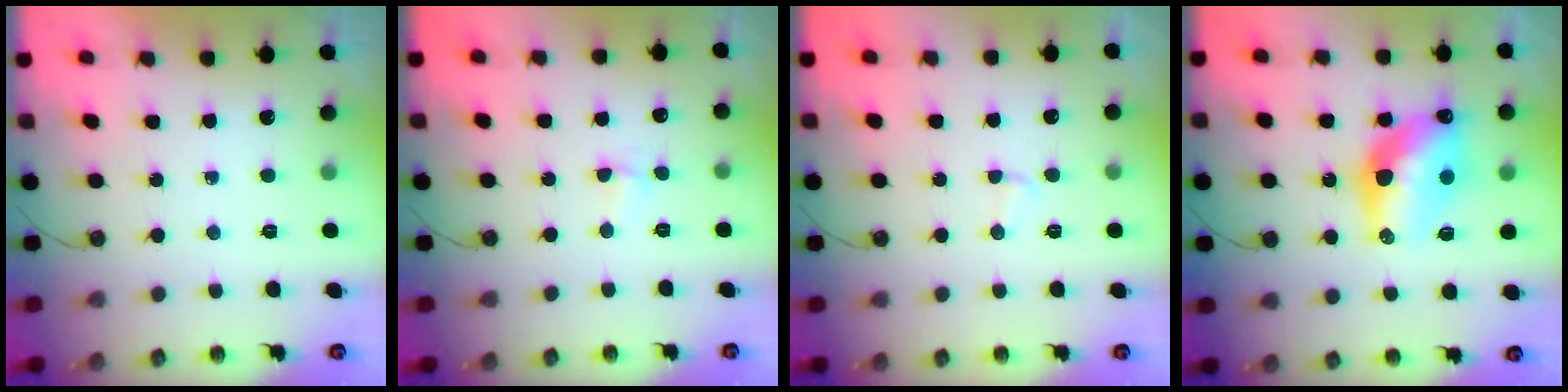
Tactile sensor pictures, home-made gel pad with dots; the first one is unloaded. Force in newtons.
{"total": 2.0, "press": 1.9, "slide": 0.5}
{"total": 2.3, "press": 2.3, "slide": 0.3}
{"total": 14.1, "press": 14.1, "slide": 0.8}